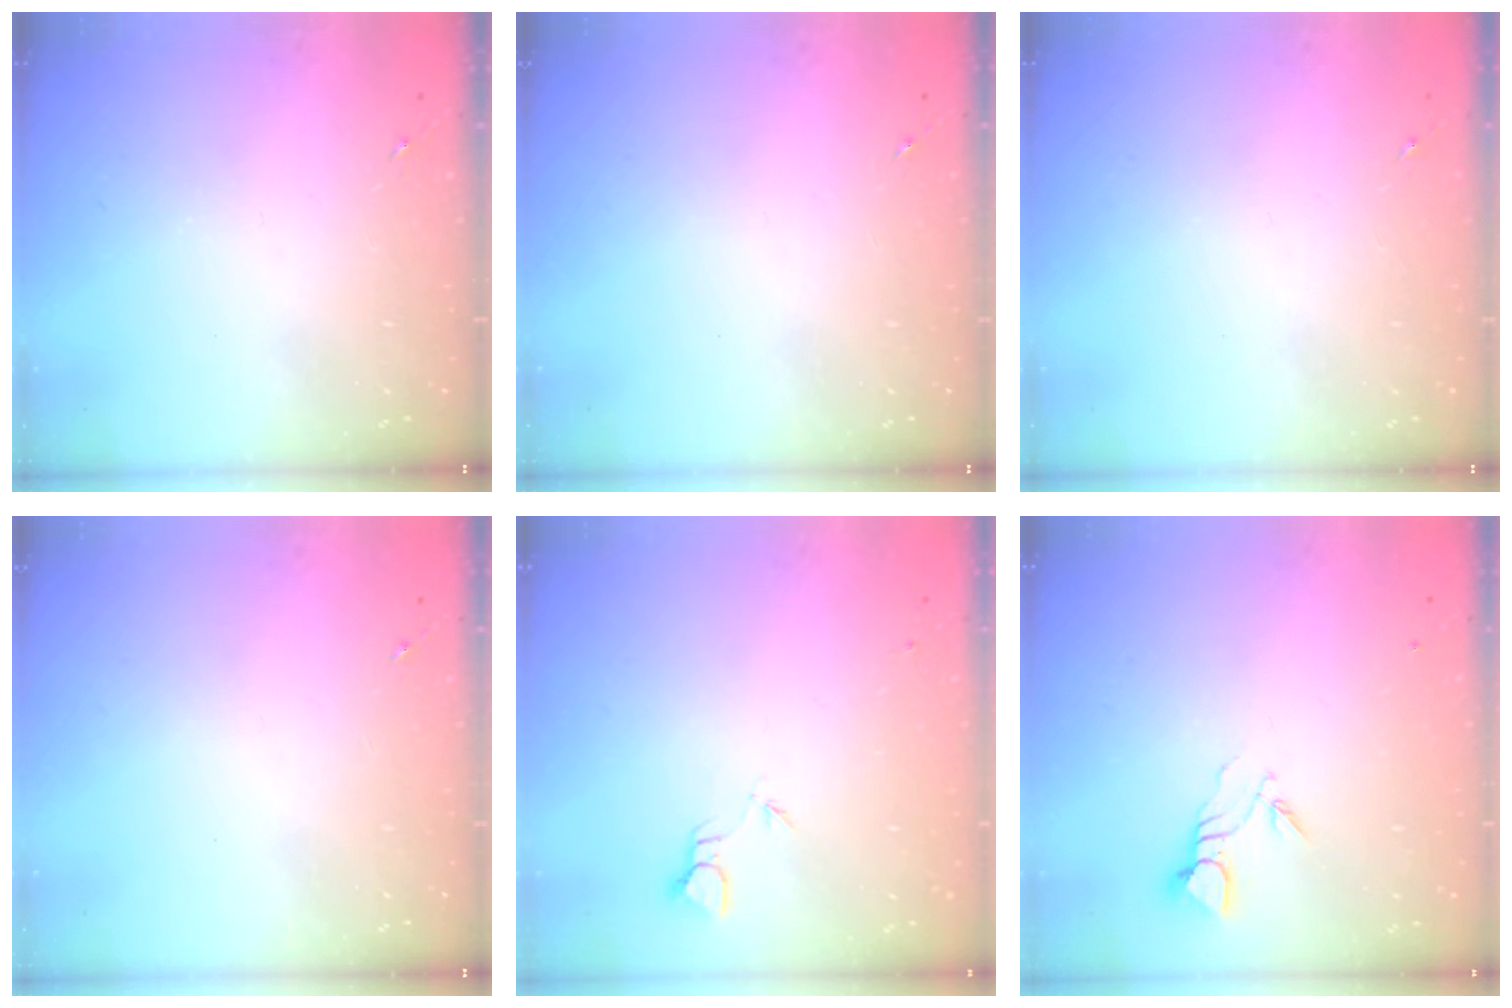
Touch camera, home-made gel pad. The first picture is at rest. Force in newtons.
{"total": 0.0}
{"total": 0.0}
{"total": 0.0}
{"total": 2.0, "press": 2.0, "slide": 0.1}
{"total": 3.7, "press": 3.7, "slide": 0.1}